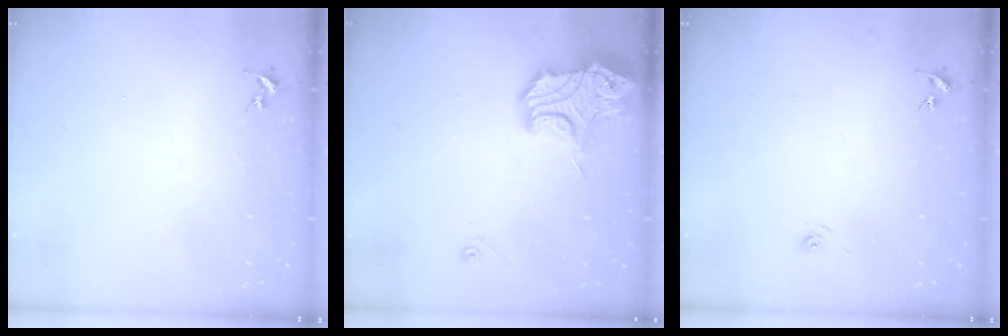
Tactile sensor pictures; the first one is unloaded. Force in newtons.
{"total": 17.4, "press": 17.2, "slide": 2.4}
{"total": 3.2, "press": 2.6, "slide": 1.8}